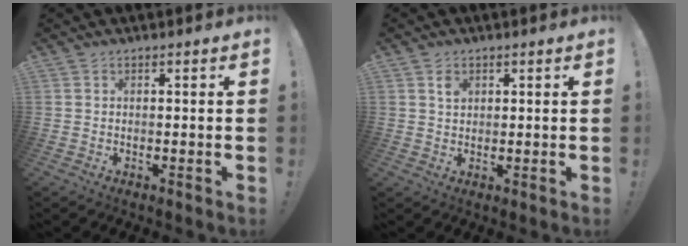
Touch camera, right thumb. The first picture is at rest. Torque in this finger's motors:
{"motor_torque": [-0.01, 0.05, -0.13, 0.09, 0.00]}